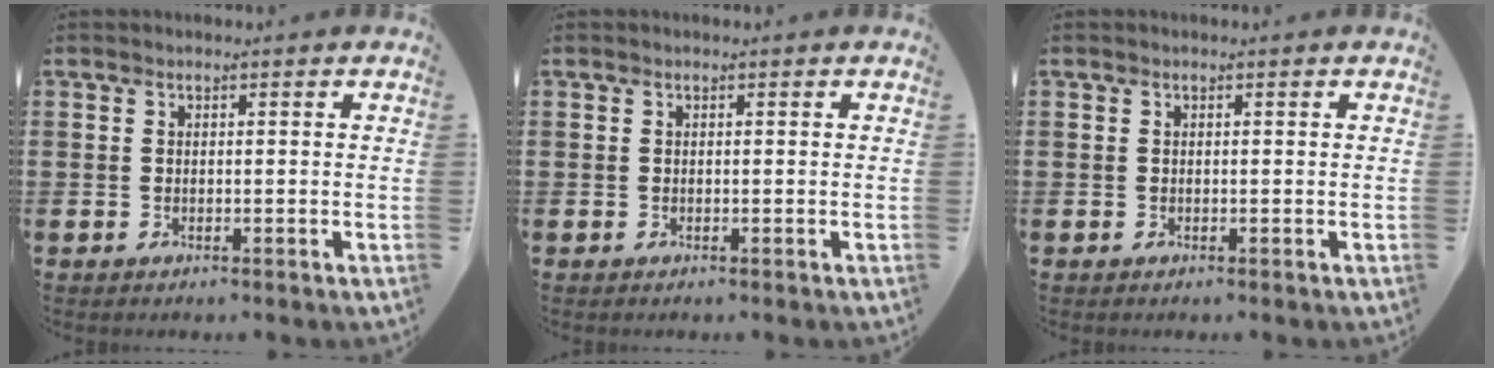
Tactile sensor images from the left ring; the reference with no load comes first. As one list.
[{"total": 0.0}, {"total": 0.0}]